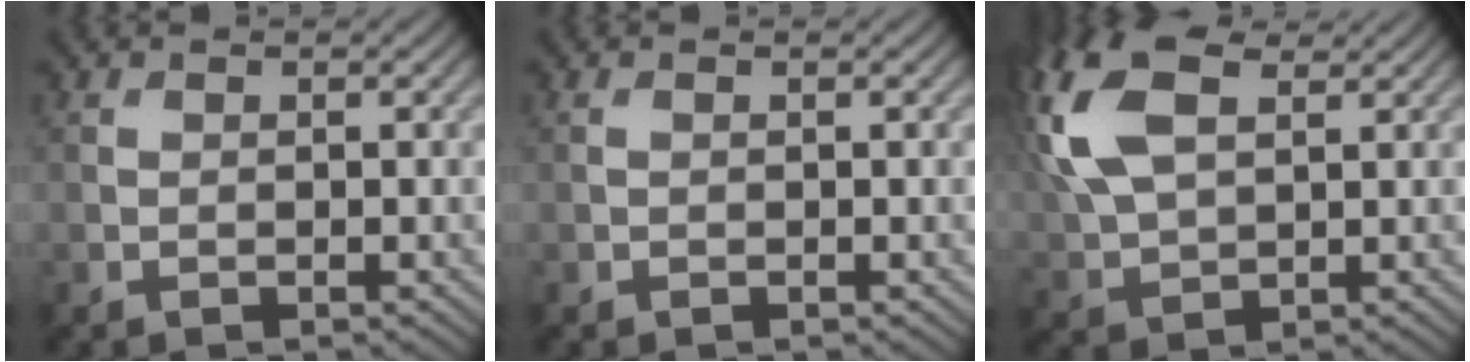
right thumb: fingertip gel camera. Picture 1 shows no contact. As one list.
[{"total": 0.0}, {"total": 13.0, "force": [5.2, 7.0, 9.7], "torque": [-0.263, 0.025, 0.100]}]